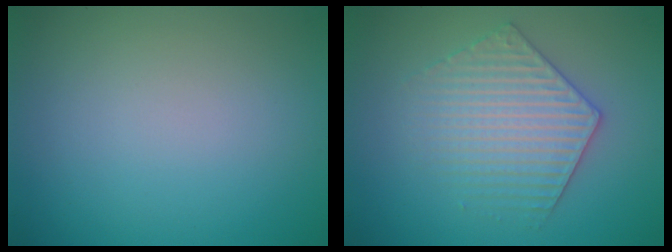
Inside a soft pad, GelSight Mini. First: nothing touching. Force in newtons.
{"total": 3.8, "press": 3.8, "slide": 0.6}